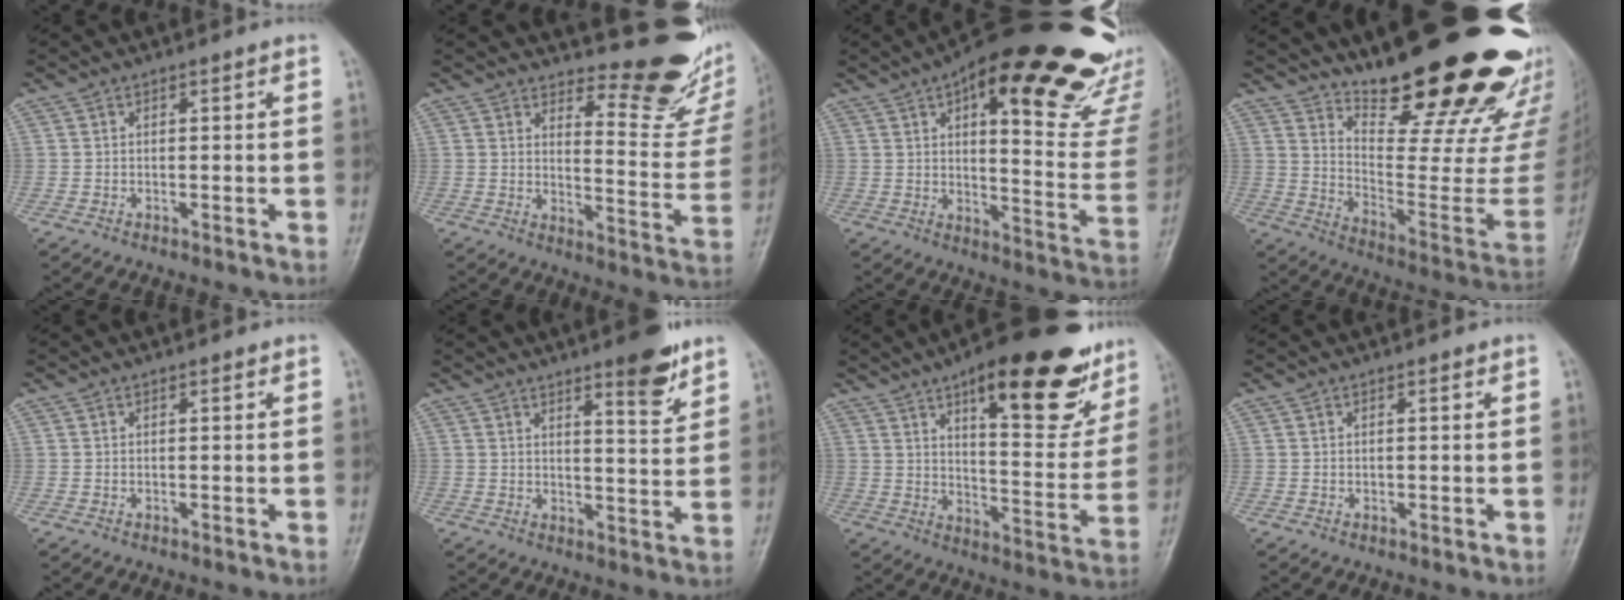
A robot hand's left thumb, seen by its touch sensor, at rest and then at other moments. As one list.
[{"total": 14.9, "force": [12.8, 4.4, 6.2], "torque": [-0.042, -0.138, 0.155]}, {"total": 31.3, "force": [19.5, 10.0, 22.3], "torque": [-0.257, -0.059, 0.256]}, {"total": 29.2, "force": [22.3, 6.9, 17.4], "torque": [-0.230, -0.150, 0.322]}, {"total": 0.5, "force": [0.4, 0.2, 0.3], "torque": [-0.007, -0.003, 0.006]}, {"total": 7.9, "force": [5.5, 1.6, 5.4], "torque": [-0.064, -0.039, 0.076]}, {"total": 25.9, "force": [15.0, 9.0, 19.0], "torque": [-0.210, -0.049, 0.213]}, {"total": 0.7, "force": [0.5, 0.4, 0.4], "torque": [-0.003, -0.003, 0.006]}]